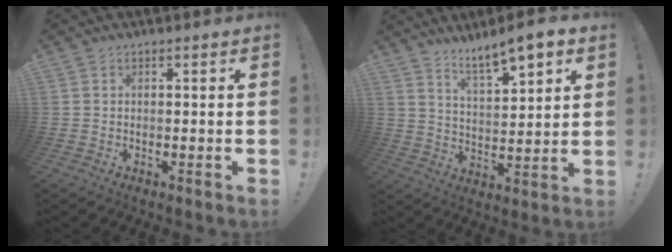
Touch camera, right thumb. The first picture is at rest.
{"total": 8.9, "force": [7.2, 1.8, 5.0], "torque": [-0.081, -0.052, 0.123]}